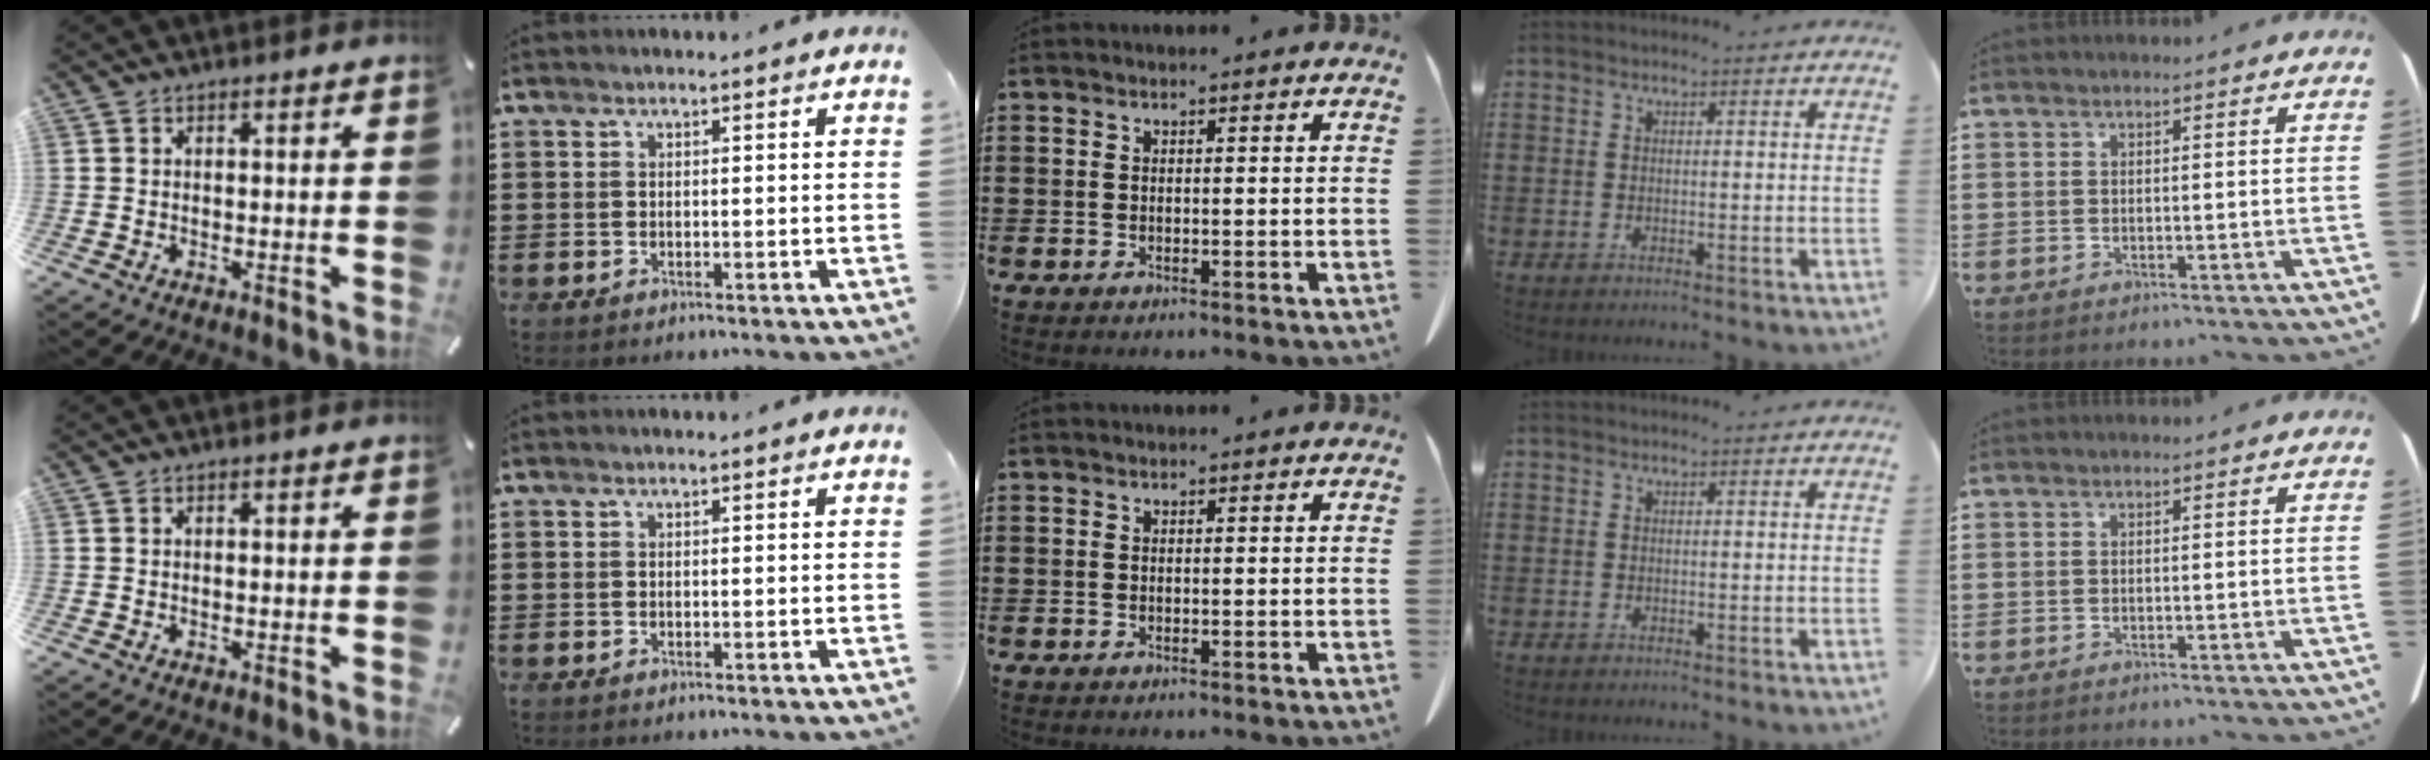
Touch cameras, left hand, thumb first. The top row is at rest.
{}